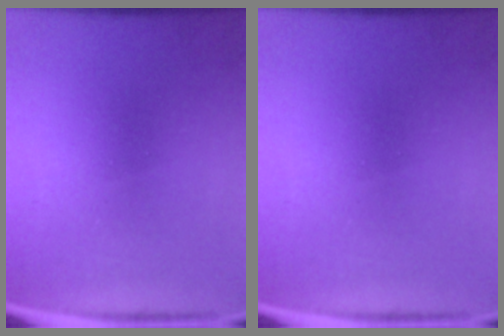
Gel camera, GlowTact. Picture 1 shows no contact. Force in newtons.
{"total": 0.0}